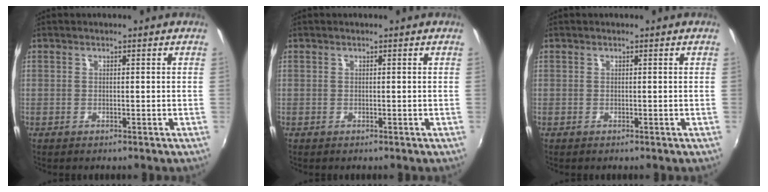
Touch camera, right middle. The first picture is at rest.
{"total": 0.0}
{"total": 0.0}